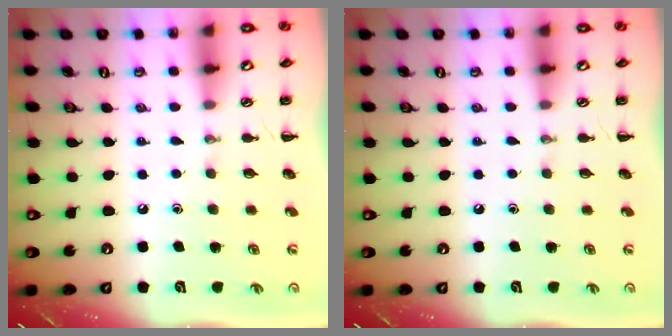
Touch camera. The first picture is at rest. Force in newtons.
{"total": 0.0}